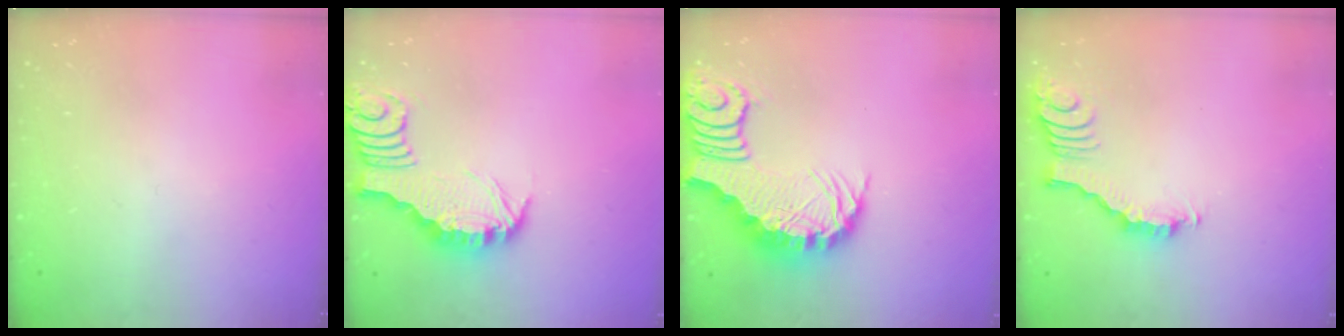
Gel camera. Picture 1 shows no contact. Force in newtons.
{"total": 3.1, "press": 3.1, "slide": 0.4}
{"total": 3.7, "press": 3.6, "slide": 0.7}
{"total": 2.6, "press": 2.6, "slide": 0.4}